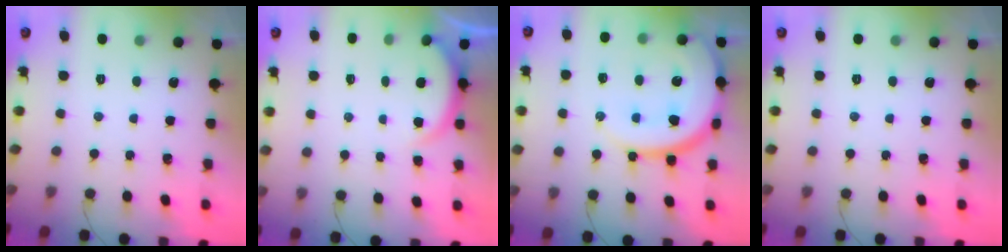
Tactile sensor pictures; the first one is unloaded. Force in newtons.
{"total": 2.2, "press": 2.2, "slide": 0.6}
{"total": 19.6, "press": 19.6, "slide": 1.9}
{"total": 0.0}